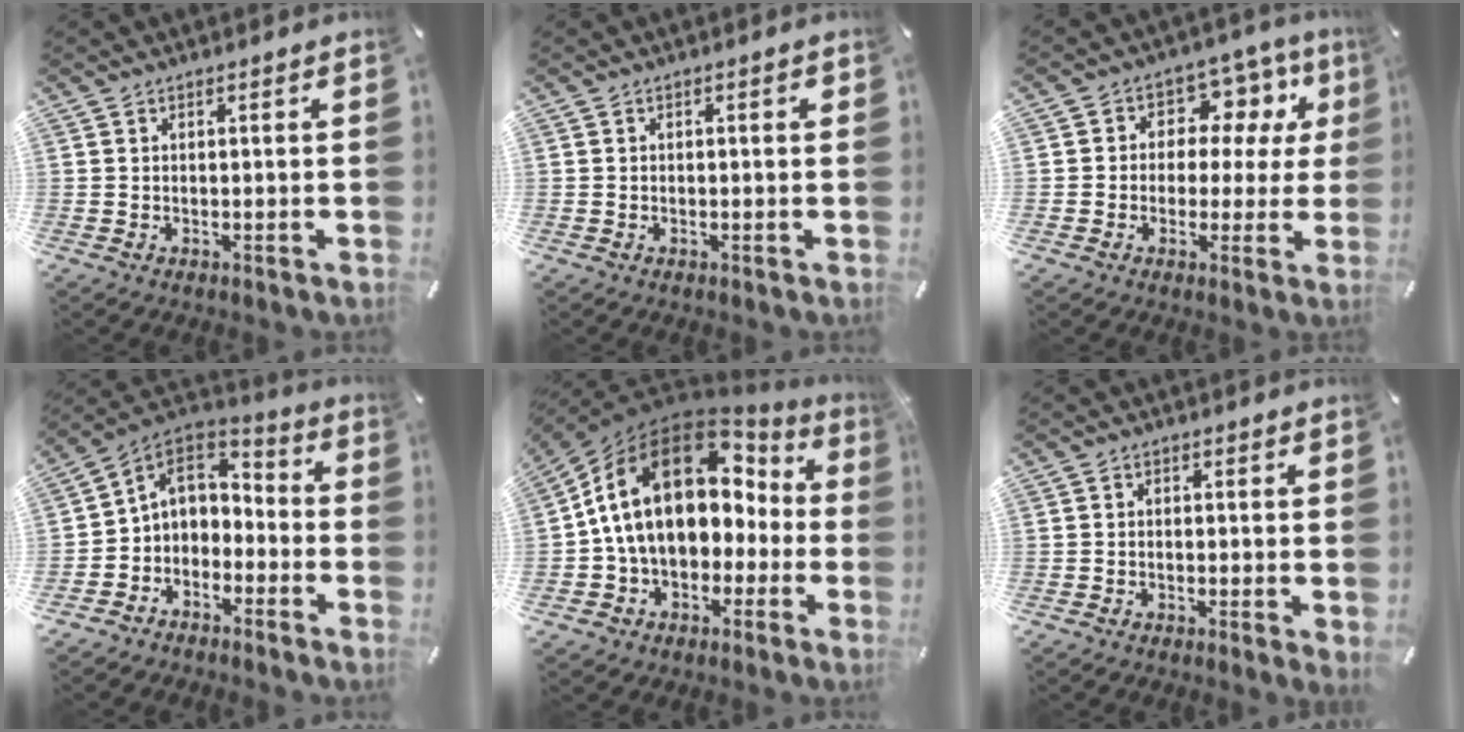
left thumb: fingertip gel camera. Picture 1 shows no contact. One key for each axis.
{"total": 1.1, "fx": -0.2, "fy": 0.4, "fz": 1.0, "tx": -0.017, "ty": 0.001, "tz": -0.006}
{"total": 9.7, "fx": 2.0, "fy": 7.9, "fz": 5.2, "tx": -0.074, "ty": -0.007, "tz": 0.037}
{"total": 6.5, "fx": -1.7, "fy": 6.0, "fz": 2.1, "tx": -0.054, "ty": 0.013, "tz": -0.030}
{"total": 19.8, "fx": 4.5, "fy": 13.9, "fz": 13.3, "tx": -0.255, "ty": -0.011, "tz": 0.082}
{"total": 0.9, "fx": -0.4, "fy": 0.3, "fz": 0.7, "tx": -0.014, "ty": -0.002, "tz": -0.008}